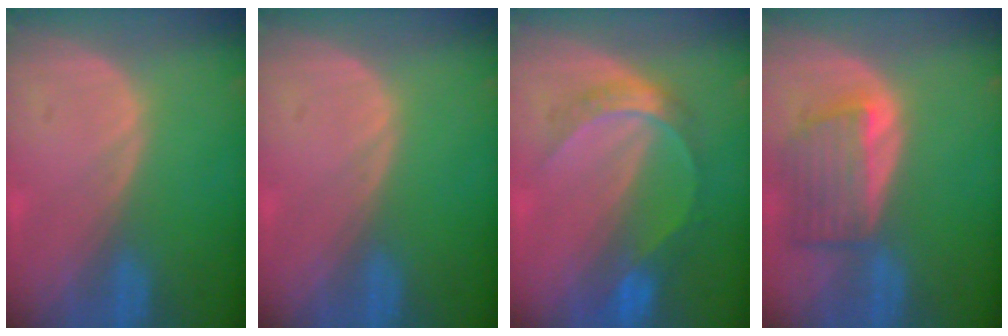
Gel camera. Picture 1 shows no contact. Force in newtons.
{"total": 0.0}
{"total": 6.7, "press": 5.8, "slide": 3.4}
{"total": 6.4, "press": 6.3, "slide": 1.3}